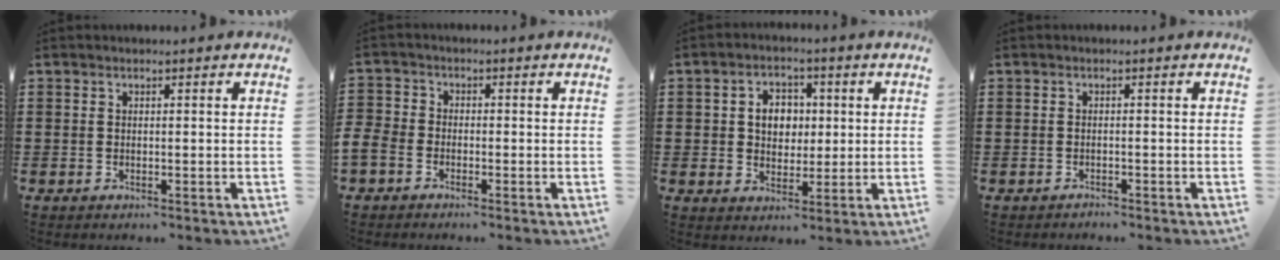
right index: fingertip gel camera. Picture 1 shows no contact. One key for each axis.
{"total": 2.5, "fx": -2.0, "fy": 1.3, "fz": 0.8, "tx": -0.038, "ty": -0.003, "tz": -0.049}
{"total": 5.1, "fx": 0.6, "fy": 4.2, "fz": 2.9, "tx": -0.063, "ty": 0.012, "tz": 0.005}
{"total": 0.8, "fx": -0.8, "fy": 0.0, "fz": 0.0, "tx": -0.002, "ty": 0.000, "tz": -0.016}